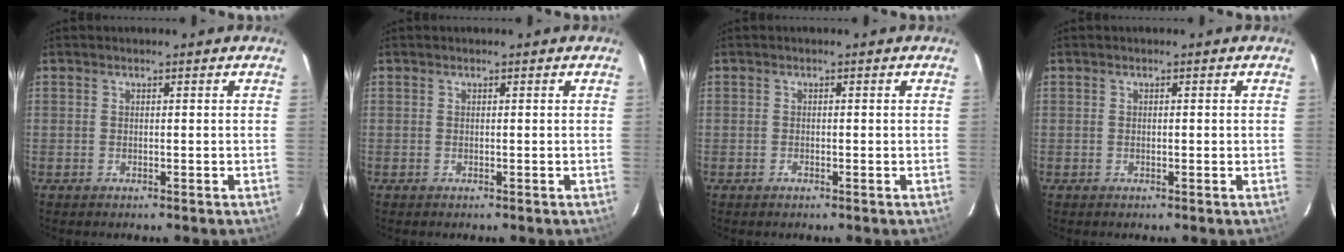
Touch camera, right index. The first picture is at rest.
{"total": 0.0}
{"total": 0.9, "force": [-0.4, 0.5, 0.6], "torque": [-0.010, 0.002, -0.005]}
{"total": 0.8, "force": [-0.1, 0.3, 0.8], "torque": [-0.018, 0.002, 0.001]}